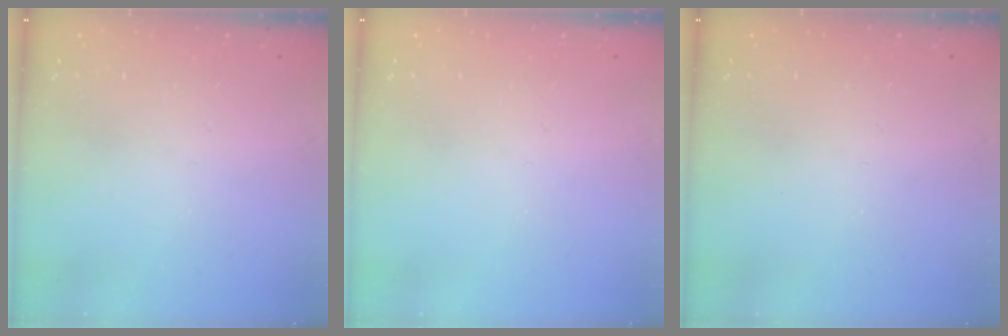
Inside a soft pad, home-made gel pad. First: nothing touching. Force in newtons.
{"total": 0.0}
{"total": 0.0}